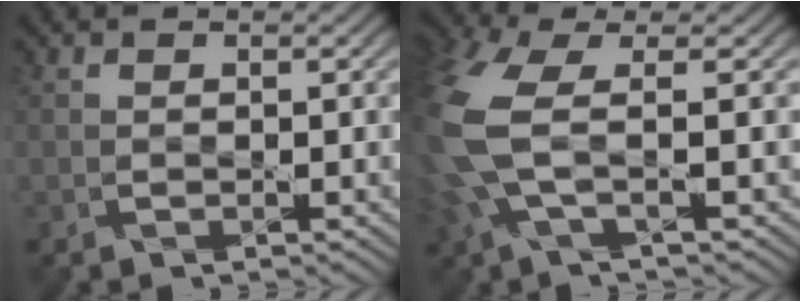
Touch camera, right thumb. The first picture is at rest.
{"total": 9.7, "force": [0.2, 4.0, 8.8], "torque": [-0.239, -0.010, -0.006]}